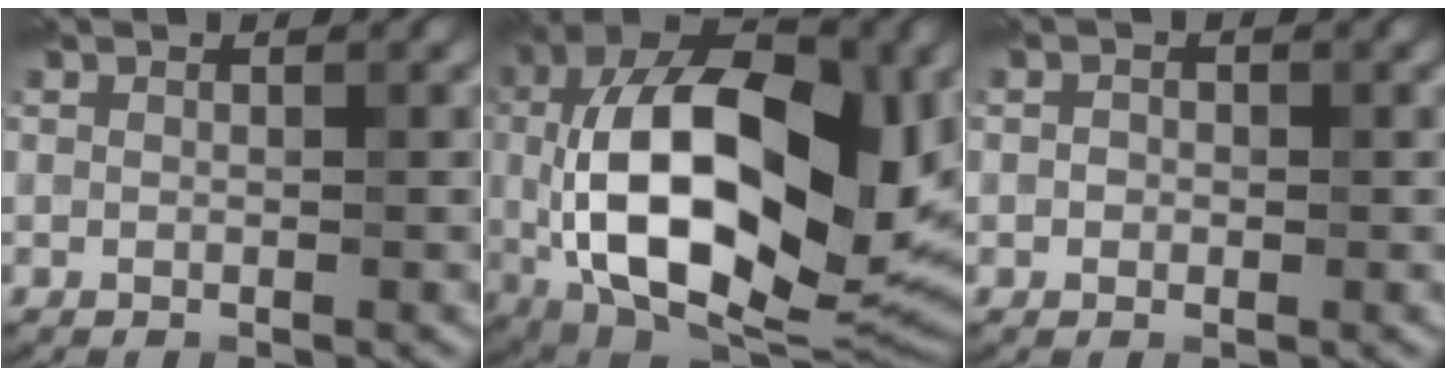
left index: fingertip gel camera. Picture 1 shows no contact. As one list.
[{"total": 19.1, "force": [-0.5, 10.1, 16.3], "torque": [-0.293, 0.007, -0.007]}, {"total": 0.6, "force": [-0.1, 0.5, 0.3], "torque": [0.005, 0.004, -0.010]}]